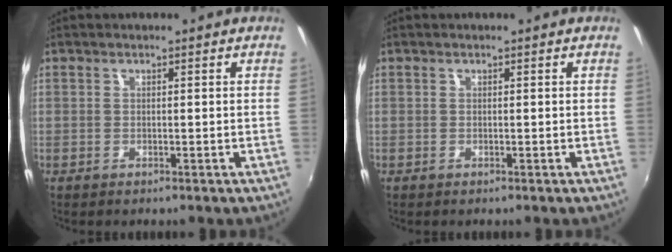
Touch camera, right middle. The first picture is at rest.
{"total": 0.0}